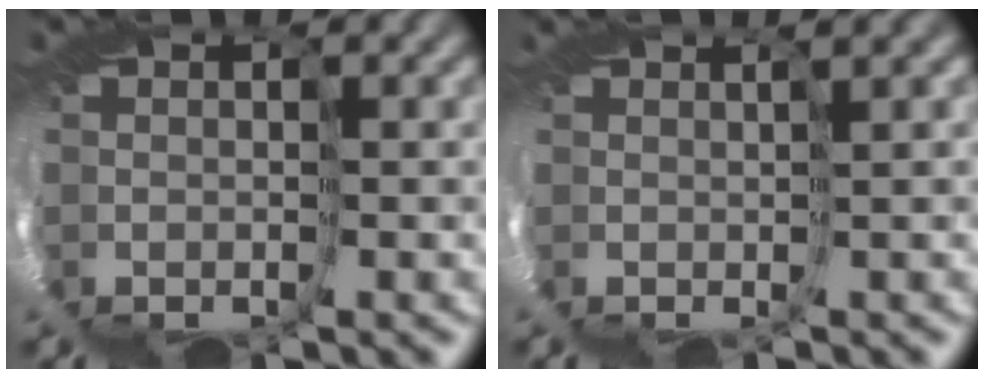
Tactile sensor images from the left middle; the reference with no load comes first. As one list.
[{"total": 3.3, "force": [0.1, -2.8, -1.9], "torque": [0.017, -0.006, 0.013]}]